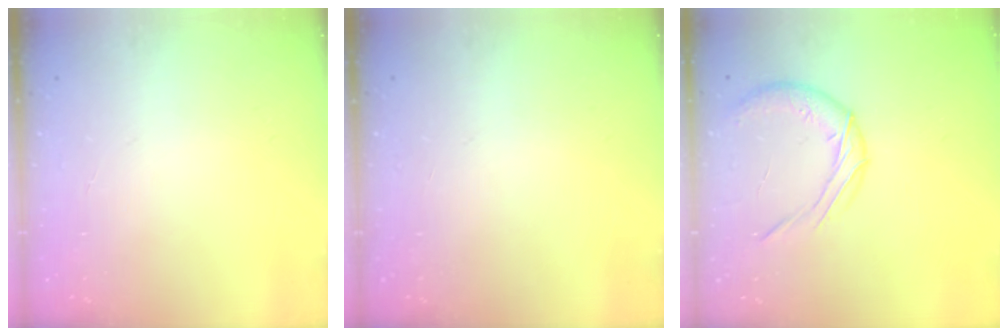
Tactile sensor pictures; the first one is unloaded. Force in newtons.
{"total": 0.0}
{"total": 10.8, "press": 10.8, "slide": 0.4}